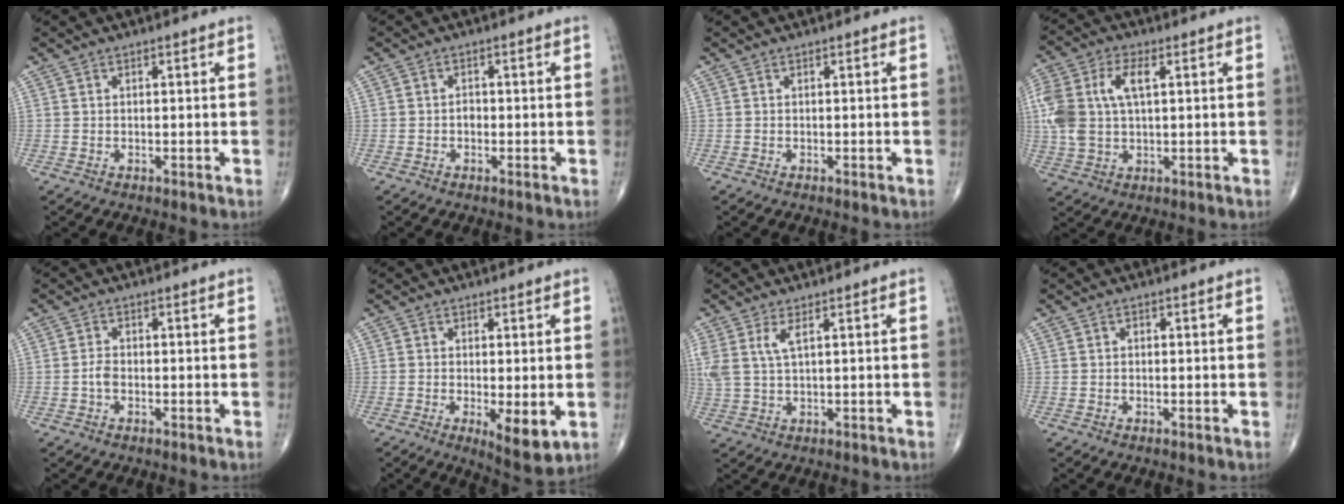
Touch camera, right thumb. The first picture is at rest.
{"total": 1.3, "force": [-0.4, 1.0, 0.8], "torque": [-0.007, 0.004, -0.009]}
{"total": 0.0}
{"total": 13.0, "force": [2.5, 7.1, 10.6], "torque": [-0.249, 0.017, 0.052]}
{"total": 1.8, "force": [-0.6, 1.1, 1.3], "torque": [-0.024, 0.005, -0.014]}
{"total": 6.8, "force": [-1.5, 2.2, 6.2], "torque": [-0.095, -0.021, -0.019]}
{"total": 5.1, "force": [2.0, 1.8, 4.3], "torque": [-0.115, 0.000, 0.050]}
{"total": 0.6, "force": [0.1, 0.5, 0.4], "torque": [-0.003, 0.001, 0.001]}